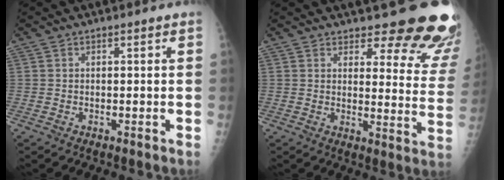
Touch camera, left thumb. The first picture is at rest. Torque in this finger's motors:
{"motor_torque": [0.07, 0.17, 0.23, -0.35, 0.11]}